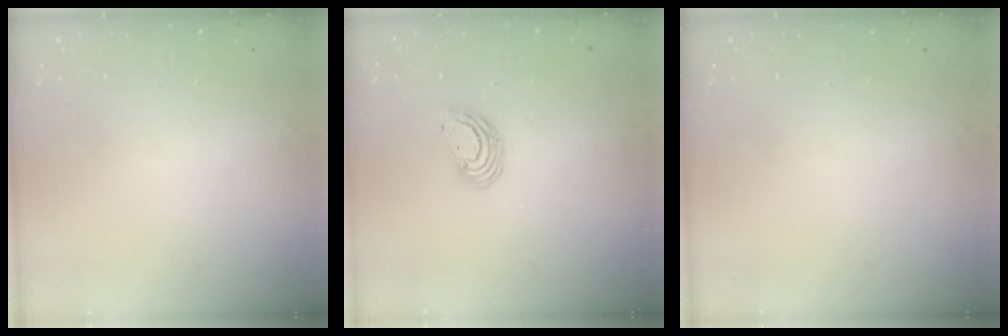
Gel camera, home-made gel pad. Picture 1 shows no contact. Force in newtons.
{"total": 7.2, "press": 7.2, "slide": 1.0}
{"total": 0.0}